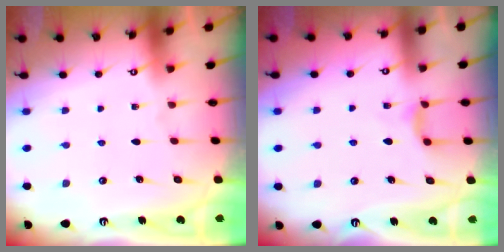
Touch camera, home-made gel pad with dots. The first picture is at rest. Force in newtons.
{"total": 5.3, "press": 5.2, "slide": 0.7}